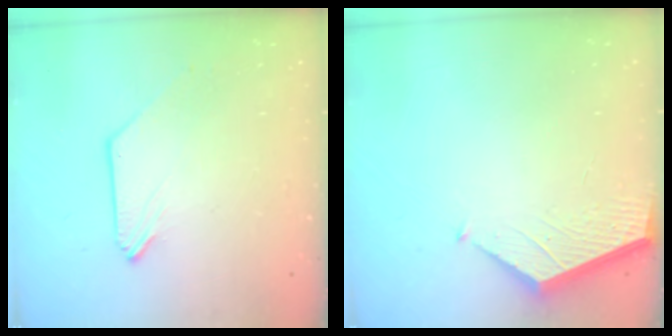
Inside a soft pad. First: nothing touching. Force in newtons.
{"total": 2.6, "press": 2.6, "slide": 0.3}